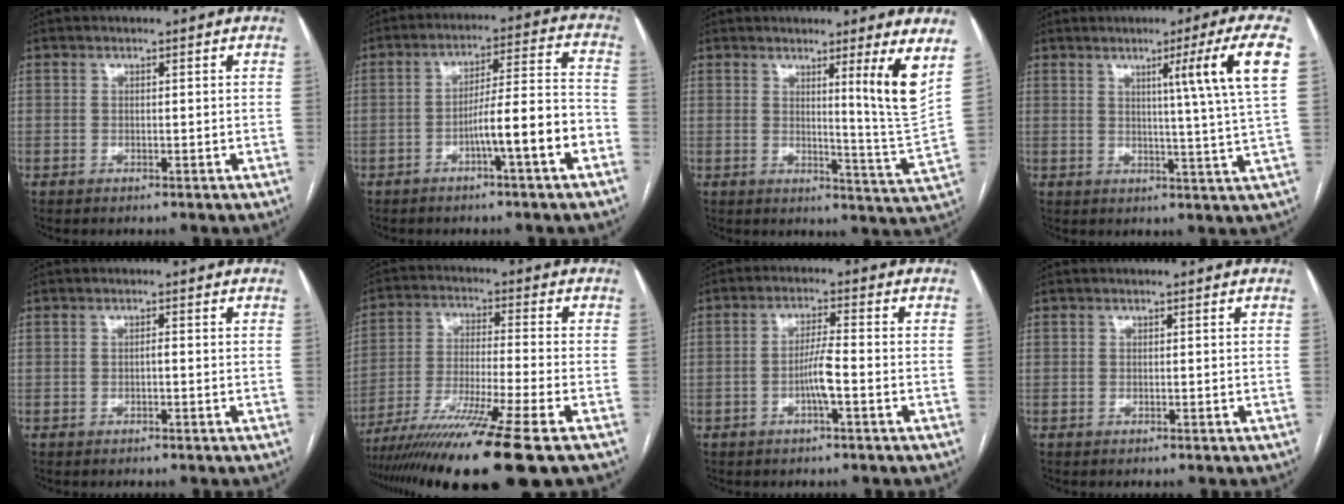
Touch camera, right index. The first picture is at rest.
{"total": 9.9, "force": [-4.3, 0.0, 9.0], "torque": [-0.141, 0.020, -0.066]}
{"total": 8.3, "force": [3.9, -2.6, 6.8], "torque": [-0.090, -0.032, 0.056]}
{"total": 10.3, "force": [3.8, -3.1, 9.1], "torque": [-0.127, -0.010, 0.056]}
{"total": 0.5, "force": [-0.2, 0.0, 0.5], "torque": [-0.009, 0.002, -0.003]}
{"total": 16.6, "force": [-12.0, -1.8, 11.3], "torque": [-0.195, -0.048, -0.207]}
{"total": 4.4, "force": [-1.5, 0.1, 4.1], "torque": [-0.082, 0.003, -0.028]}
{"total": 0.0}